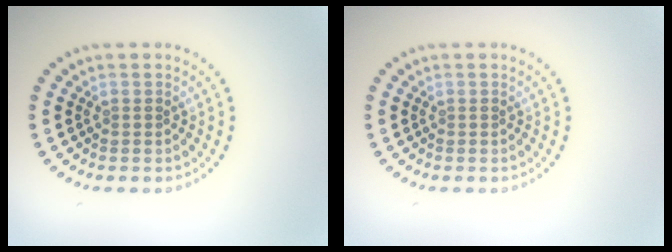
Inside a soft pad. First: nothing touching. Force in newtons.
{"total": 0.0}